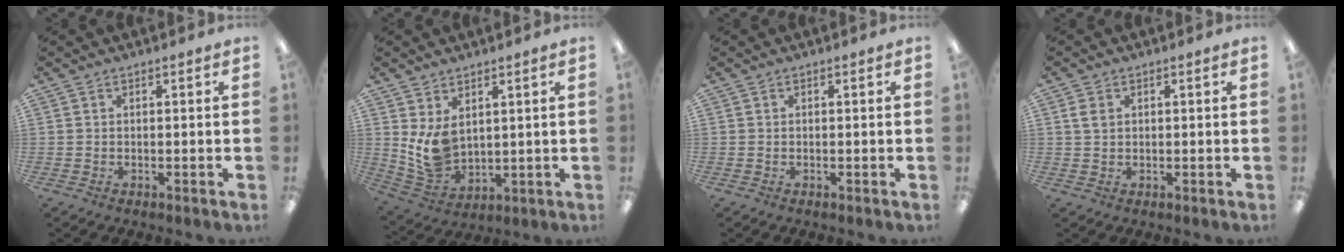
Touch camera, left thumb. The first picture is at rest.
{"total": 8.3, "force": [3.1, 5.6, 5.3], "torque": [-0.118, -0.019, 0.059]}
{"total": 0.0}
{"total": 2.2, "force": [0.8, 1.6, 1.4], "torque": [-0.022, 0.002, 0.012]}